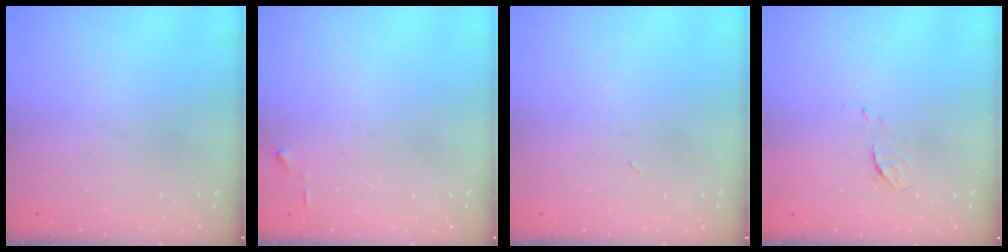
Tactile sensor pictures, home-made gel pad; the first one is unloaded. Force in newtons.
{"total": 3.0, "press": 2.9, "slide": 0.4}
{"total": 2.9, "press": 2.9, "slide": 0.7}
{"total": 4.1, "press": 4.1, "slide": 0.2}